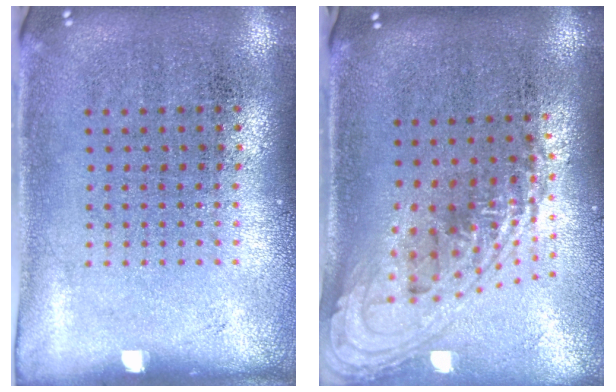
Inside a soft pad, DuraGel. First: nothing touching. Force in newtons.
{"total": 2.2, "press": 1.6, "slide": 1.4}